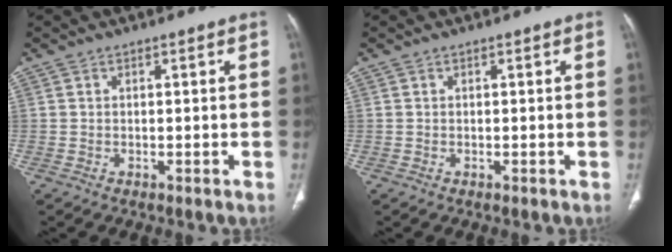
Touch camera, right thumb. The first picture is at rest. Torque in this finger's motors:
{"motor_torque": [0.00, 0.00, -0.06, 0.04, 0.01]}